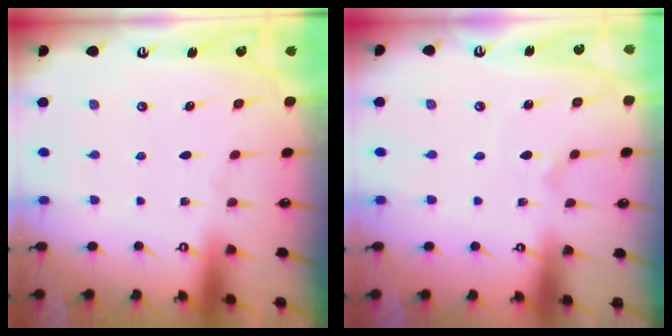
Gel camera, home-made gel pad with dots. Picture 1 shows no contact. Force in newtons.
{"total": 1.7, "press": 1.7, "slide": 0.1}